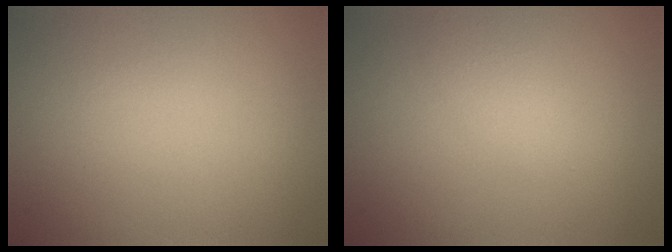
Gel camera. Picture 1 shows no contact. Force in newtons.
{"total": 1.4, "press": 1.4, "slide": 0.1}